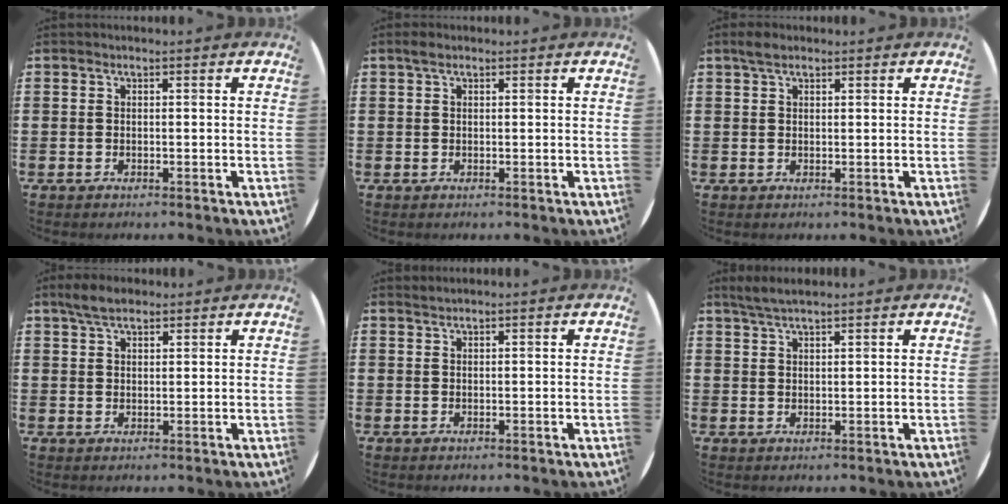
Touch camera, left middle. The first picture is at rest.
{"total": 0.9, "force": [0.6, 0.5, 0.5], "torque": [-0.003, 0.002, 0.008]}
{"total": 2.1, "force": [1.6, 0.9, 1.0], "torque": [-0.014, 0.003, 0.027]}
{"total": 3.8, "force": [3.0, 1.5, 1.7], "torque": [-0.032, 0.003, 0.055]}
{"total": 0.5, "force": [0.5, -0.1, 0.0], "torque": [0.000, 0.000, 0.010]}
{"total": 2.6, "force": [2.2, 0.3, 1.3], "torque": [-0.029, 0.004, 0.041]}